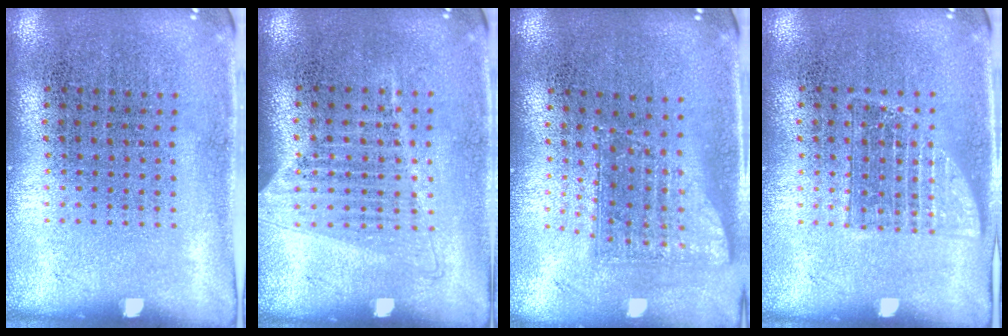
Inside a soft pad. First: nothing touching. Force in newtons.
{"total": 1.0, "press": 0.9, "slide": 0.5}
{"total": 1.7, "press": 1.2, "slide": 1.1}
{"total": 1.0, "press": 1.0, "slide": 0.3}